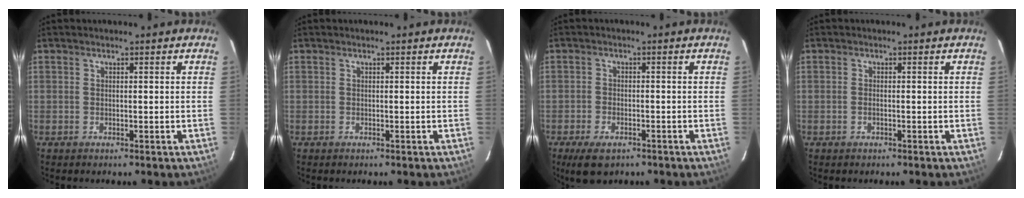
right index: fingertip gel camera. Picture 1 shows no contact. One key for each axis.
{"total": 0.0}
{"total": 6.2, "fx": -4.2, "fy": 3.1, "fz": 3.4, "tx": -0.084, "ty": -0.017, "tz": -0.070}
{"total": 0.7, "fx": -0.2, "fy": 0.3, "fz": 0.6, "tx": -0.014, "ty": 0.000, "tz": -0.005}